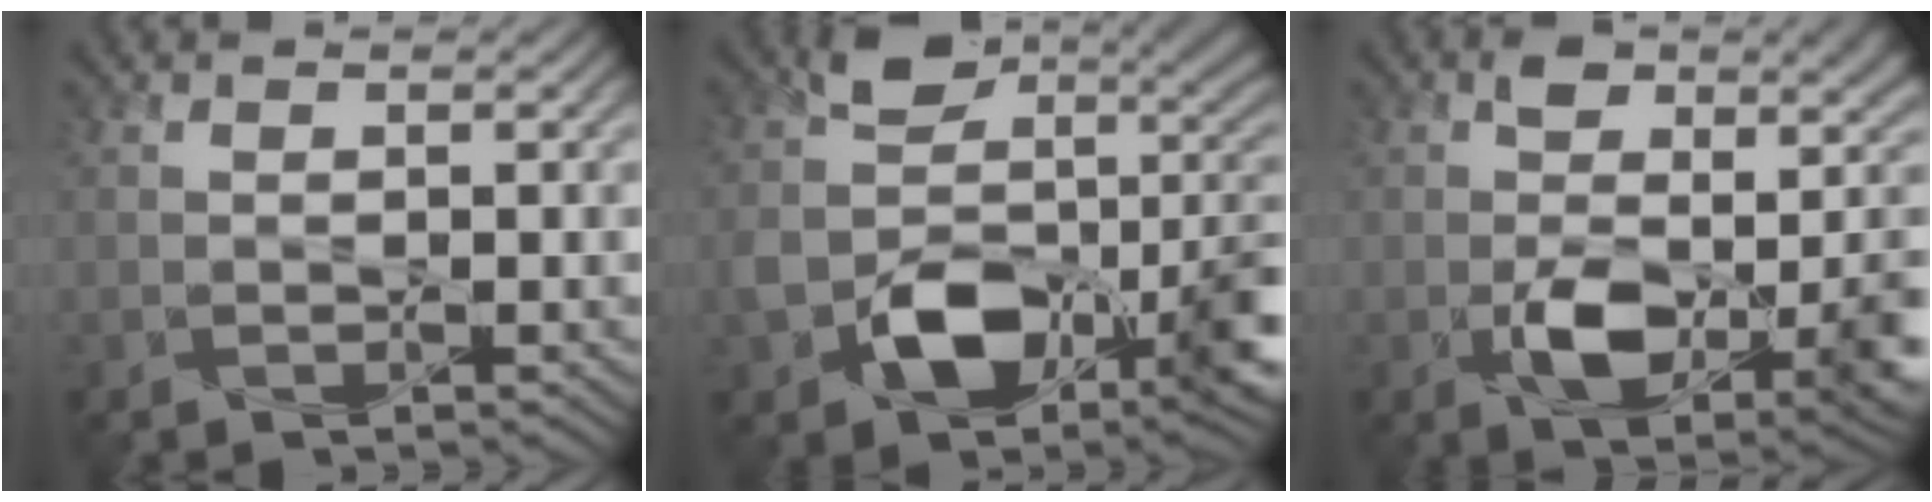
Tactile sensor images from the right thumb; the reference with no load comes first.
{"total": 13.5, "force": [-4.0, 8.8, 9.4], "torque": [-0.167, -0.022, -0.064]}
{"total": 10.7, "force": [-0.4, 5.6, 9.1], "torque": [-0.155, -0.024, 0.001]}